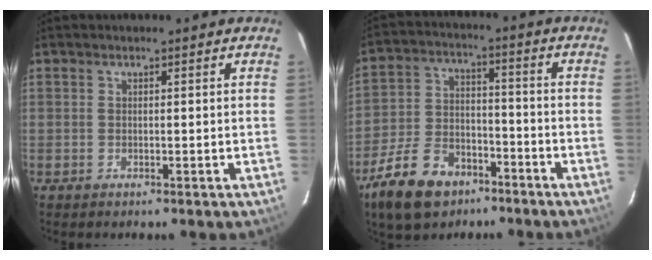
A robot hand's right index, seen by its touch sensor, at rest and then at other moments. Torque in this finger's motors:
{"motor_torque": [0.26, -0.35, -0.03, -0.09]}